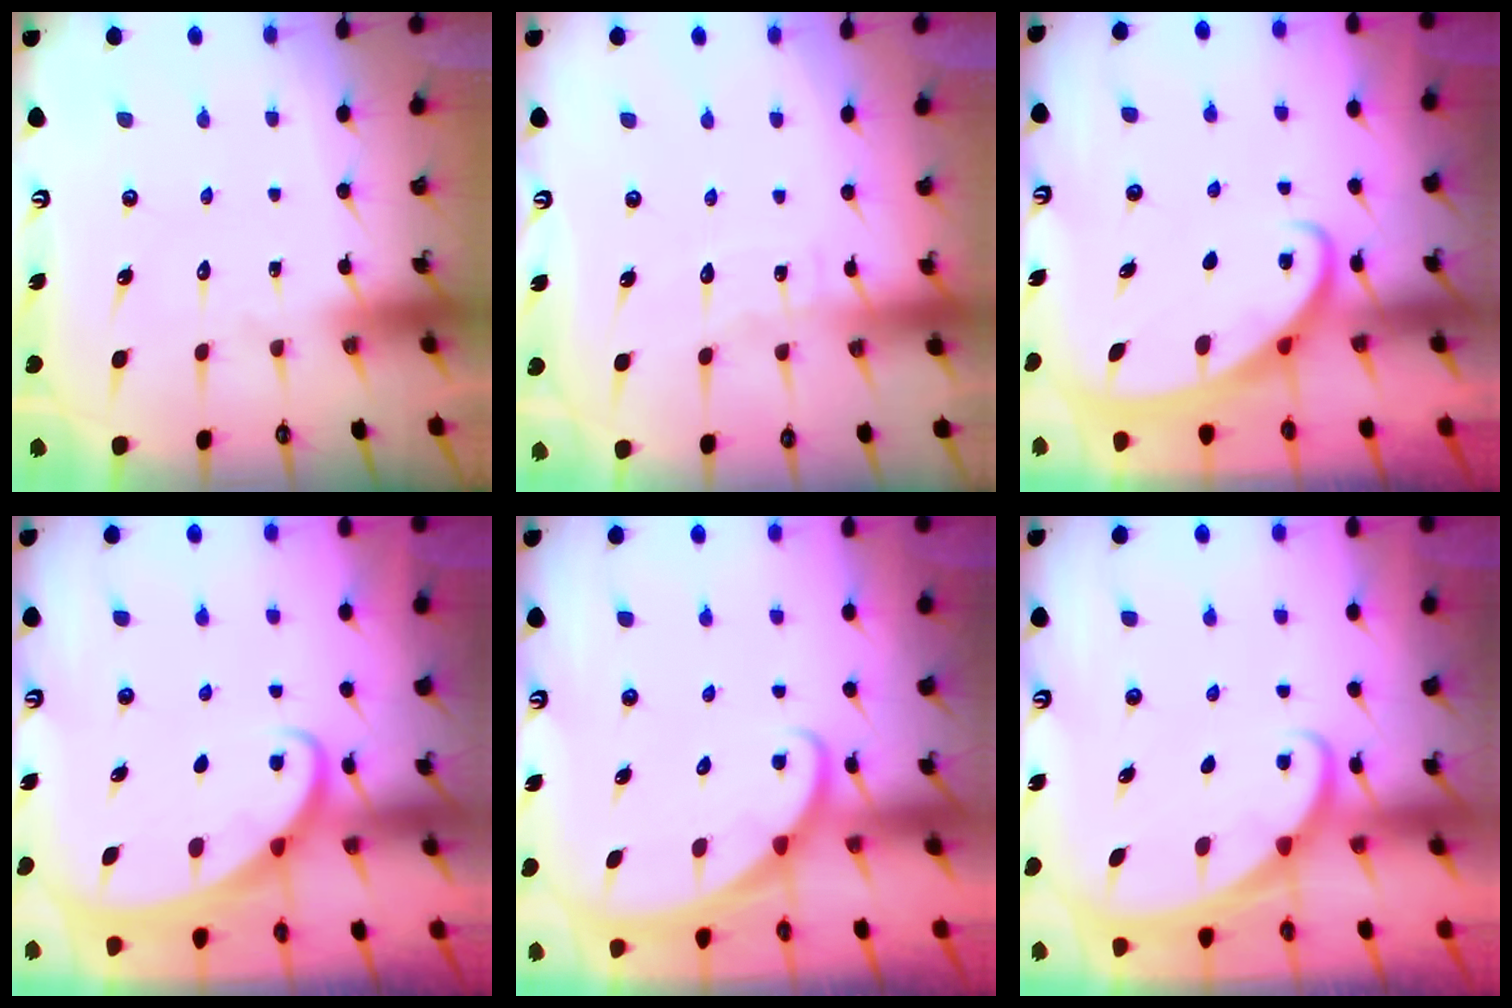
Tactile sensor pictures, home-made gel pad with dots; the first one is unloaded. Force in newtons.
{"total": 3.9, "press": 3.9, "slide": 0.4}
{"total": 2.6, "press": 2.6, "slide": 0.3}
{"total": 2.1, "press": 2.1, "slide": 0.2}
{"total": 2.1, "press": 2.1, "slide": 0.0}
{"total": 1.3, "press": 1.3, "slide": 0.0}